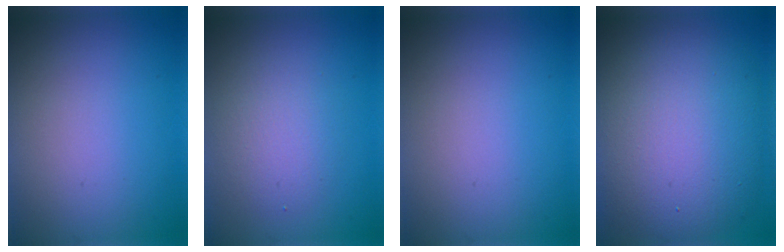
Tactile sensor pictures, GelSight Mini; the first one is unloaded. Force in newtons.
{"total": 2.8, "press": 2.8, "slide": 0.2}
{"total": 0.0}
{"total": 11.9, "press": 11.9, "slide": 0.7}